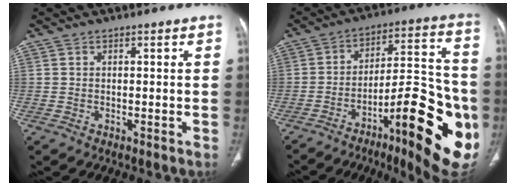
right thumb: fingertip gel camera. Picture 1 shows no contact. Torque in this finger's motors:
{"motor_torque": [0.45, 0.71, 1.89, -0.85, 0.15]}